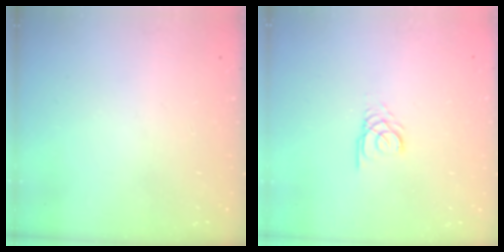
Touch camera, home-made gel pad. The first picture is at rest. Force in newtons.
{"total": 2.7, "press": 2.7, "slide": 0.3}